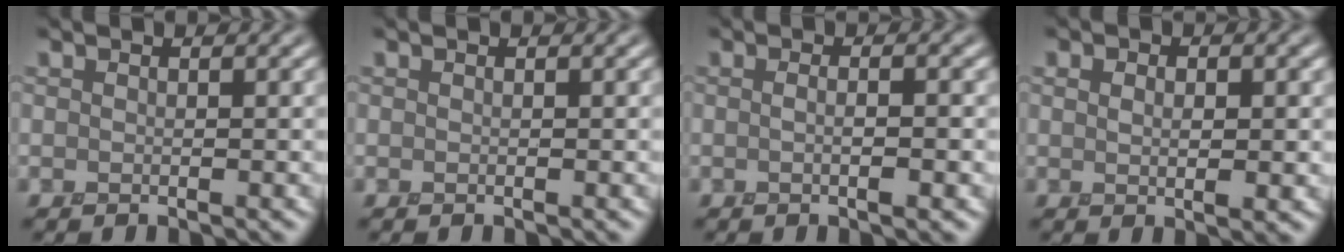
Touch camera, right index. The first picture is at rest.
{"total": 0.0}
{"total": 2.0, "force": [-0.3, 0.3, 2.0], "torque": [-0.026, -0.005, -0.004]}
{"total": 2.5, "force": [0.4, 1.3, 2.1], "torque": [-0.029, -0.004, 0.010]}